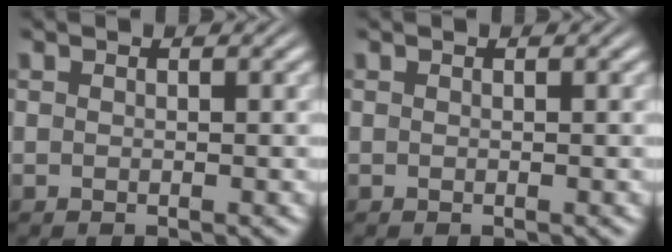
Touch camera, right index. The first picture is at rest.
{"total": 0.0}